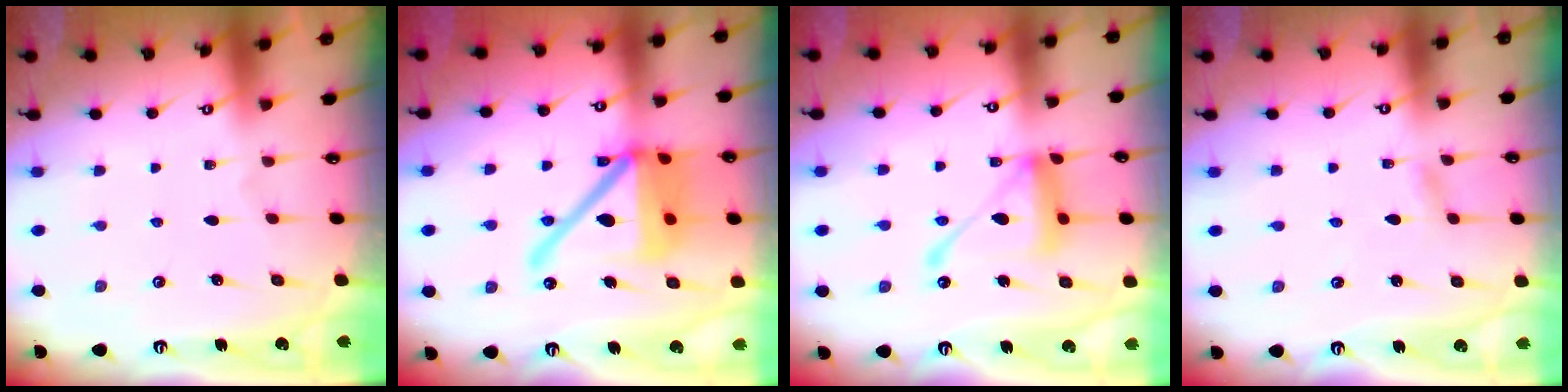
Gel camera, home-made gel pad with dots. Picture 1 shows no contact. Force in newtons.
{"total": 20.5, "press": 20.4, "slide": 2.5}
{"total": 14.4, "press": 14.4, "slide": 1.4}
{"total": 1.1, "press": 1.1, "slide": 0.1}